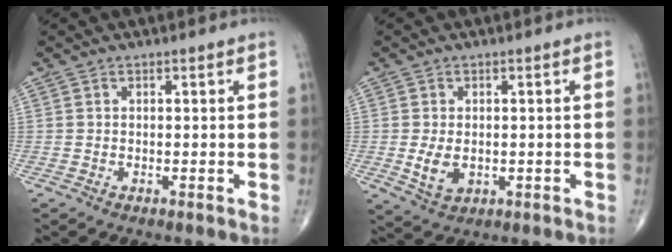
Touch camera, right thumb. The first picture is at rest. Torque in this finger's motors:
{"motor_torque": [-0.16, 0.16, 0.21, 0.48, 0.14]}